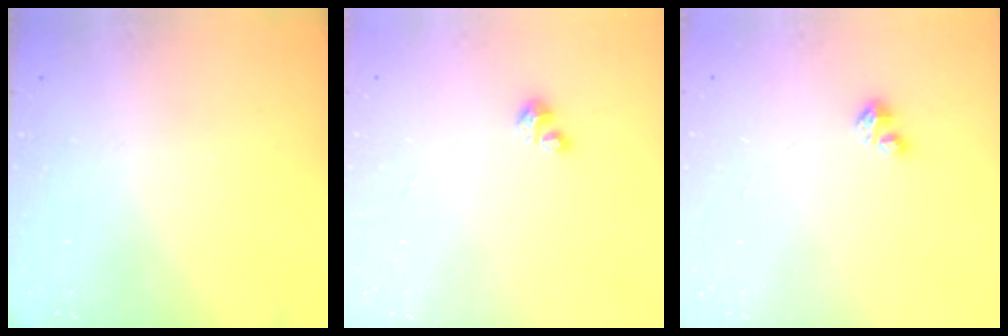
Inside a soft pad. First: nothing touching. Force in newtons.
{"total": 2.5, "press": 2.5, "slide": 0.3}
{"total": 2.1, "press": 2.1, "slide": 0.2}